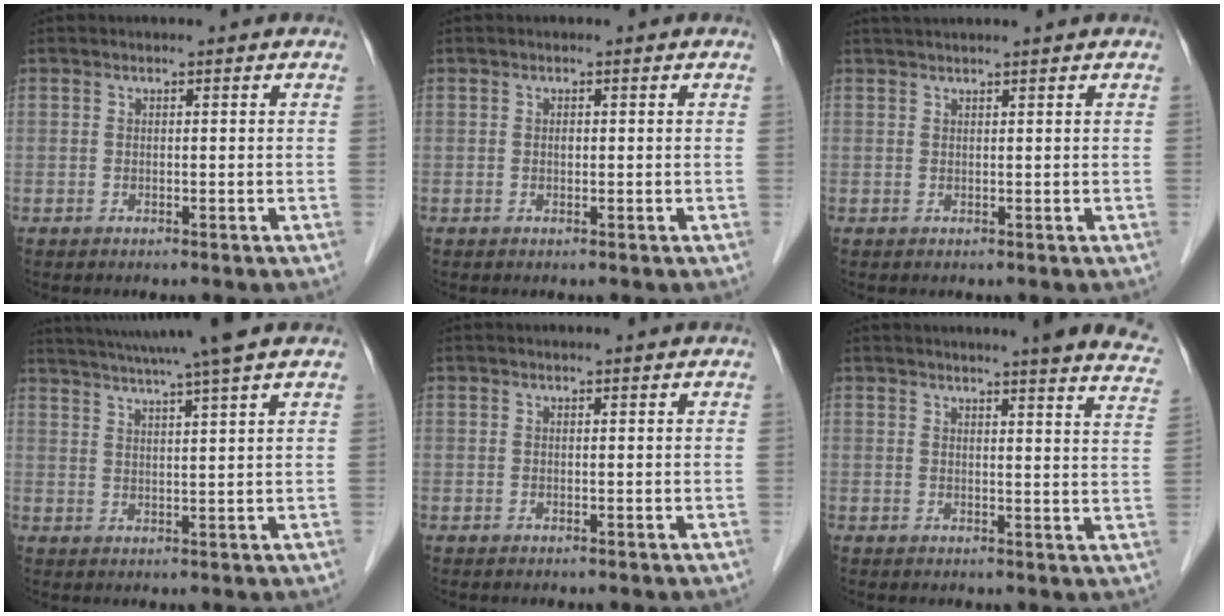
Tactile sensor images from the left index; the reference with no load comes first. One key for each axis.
{"total": 0.5, "fx": 0.0, "fy": 0.3, "fz": 0.4, "tx": -0.008, "ty": 0.001, "tz": 0.000}
{"total": 3.3, "fx": 2.9, "fy": -0.8, "fz": 1.4, "tx": -0.013, "ty": 0.027, "tz": 0.051}
{"total": 12.9, "fx": 11.0, "fy": -1.4, "fz": 6.6, "tx": -0.116, "ty": 0.007, "tz": 0.155}
{"total": 2.5, "fx": 2.3, "fy": -0.2, "fz": 0.8, "tx": -0.011, "ty": 0.015, "tz": 0.029}
{"total": 19.2, "fx": 17.5, "fy": 0.8, "fz": 8.1, "tx": -0.097, "ty": -0.054, "tz": 0.183}